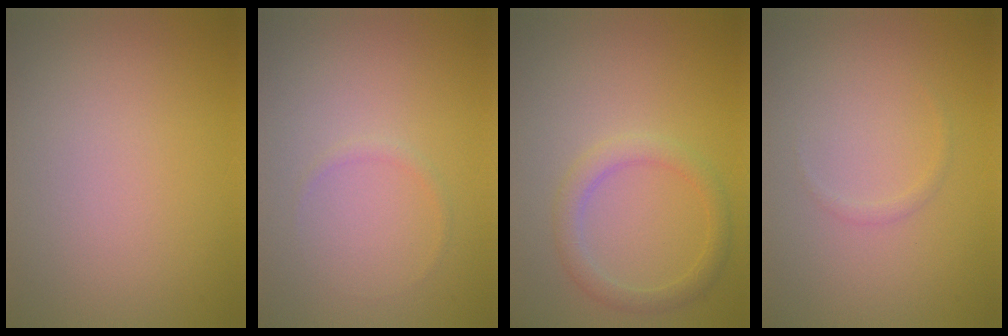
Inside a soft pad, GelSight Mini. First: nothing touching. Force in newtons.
{"total": 0.6, "press": 0.6, "slide": 0.1}
{"total": 2.3, "press": 2.3, "slide": 0.1}
{"total": 0.6, "press": 0.6, "slide": 0.0}